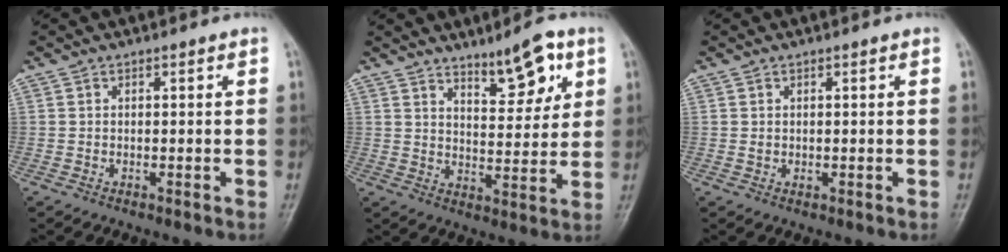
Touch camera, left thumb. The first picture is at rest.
{"total": 9.5, "force": [5.9, 3.2, 6.8], "torque": [-0.082, -0.040, 0.094]}
{"total": 1.1, "force": [0.6, 0.4, 0.8], "torque": [-0.013, -0.004, 0.012]}